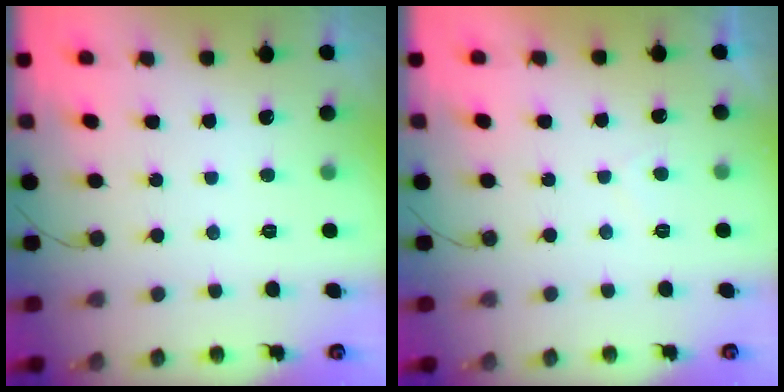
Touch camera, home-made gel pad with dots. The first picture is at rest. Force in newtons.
{"total": 1.4, "press": 1.2, "slide": 0.7}